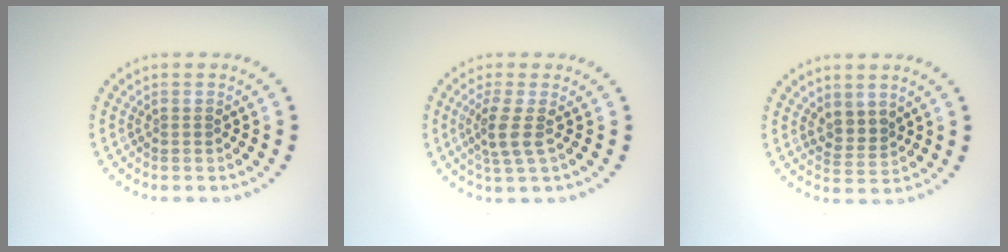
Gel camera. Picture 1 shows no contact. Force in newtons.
{"total": 2.5, "press": 1.9, "slide": 1.6}
{"total": 1.9, "press": 1.3, "slide": 1.4}